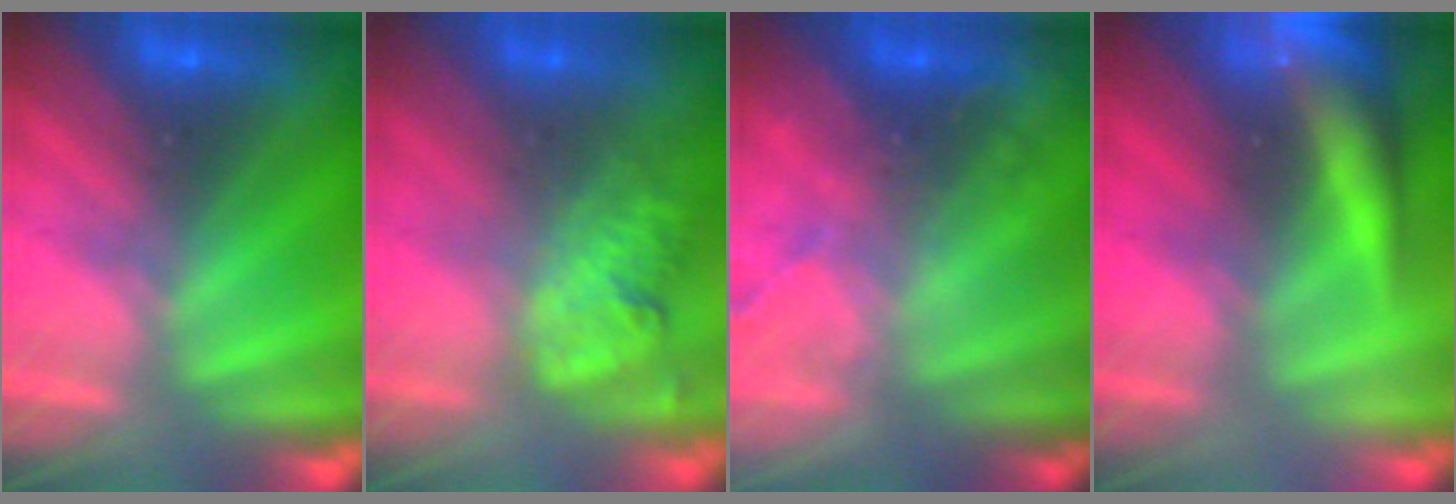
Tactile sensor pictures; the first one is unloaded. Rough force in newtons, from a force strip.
{"total": 2.3}
{"total": 2.3}
{"total": 7.0}